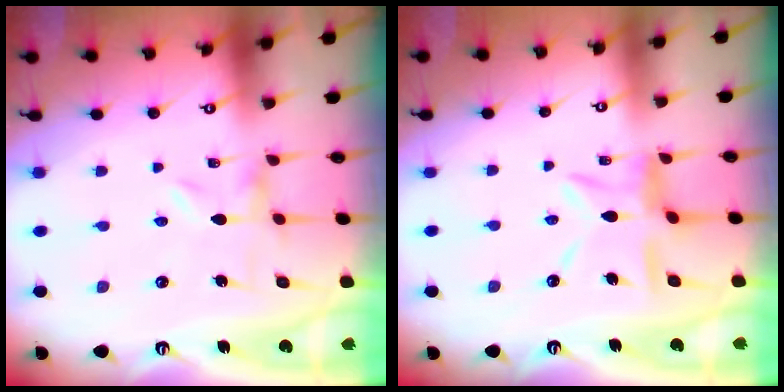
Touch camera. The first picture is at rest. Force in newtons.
{"total": 9.9, "press": 9.9, "slide": 0.8}